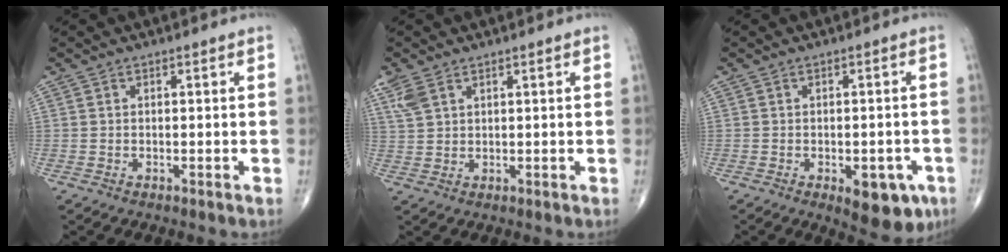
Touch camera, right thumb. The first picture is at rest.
{"total": 4.1, "force": [2.4, 2.2, 2.4], "torque": [-0.058, 0.005, 0.060]}
{"total": 8.7, "force": [-3.9, 4.2, 6.6], "torque": [-0.056, 0.010, -0.041]}